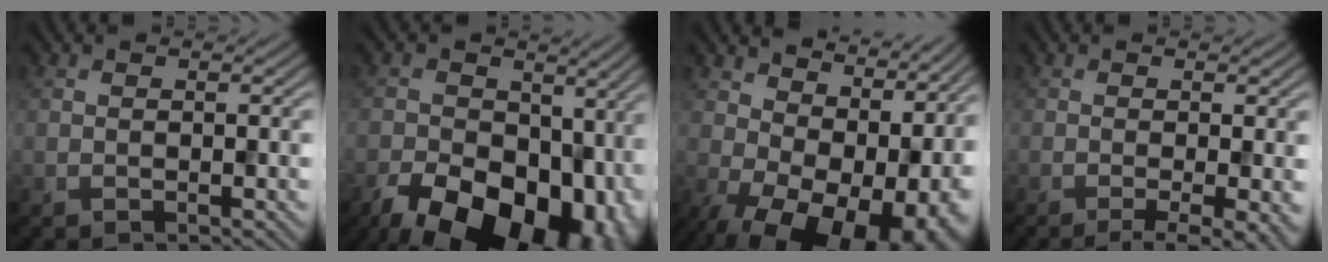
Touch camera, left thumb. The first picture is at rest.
{"total": 18.4, "force": [-7.3, 11.6, 12.3], "torque": [-0.199, -0.031, -0.103]}
{"total": 16.7, "force": [-0.6, 11.0, 12.6], "torque": [-0.142, -0.010, 0.032]}
{"total": 4.9, "force": [-2.0, 1.0, 4.4], "torque": [-0.060, -0.002, -0.033]}